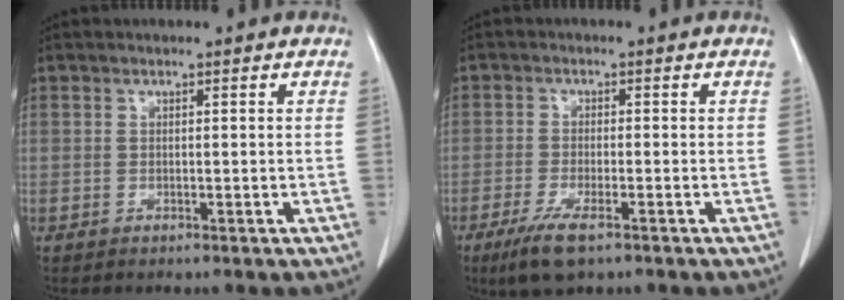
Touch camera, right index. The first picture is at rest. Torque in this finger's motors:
{"motor_torque": [0.52, -0.37, 0.25, 0.06]}